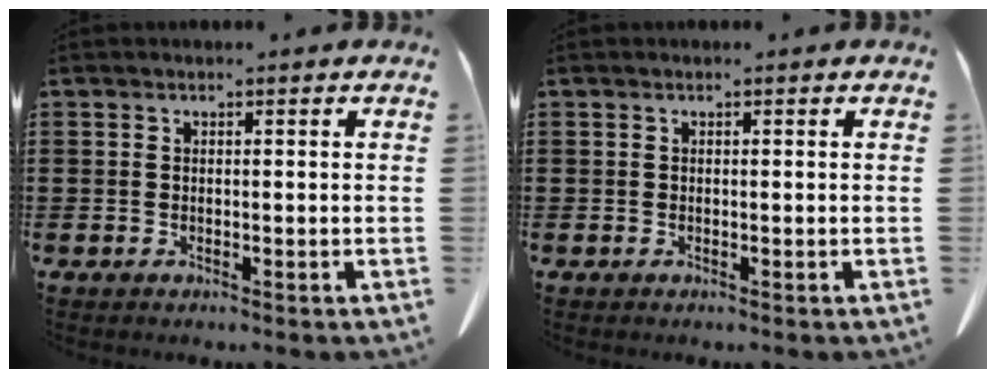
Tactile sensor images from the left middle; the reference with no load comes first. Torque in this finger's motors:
{"motor_torque": [-0.02, -0.01, 0.00, 0.00]}